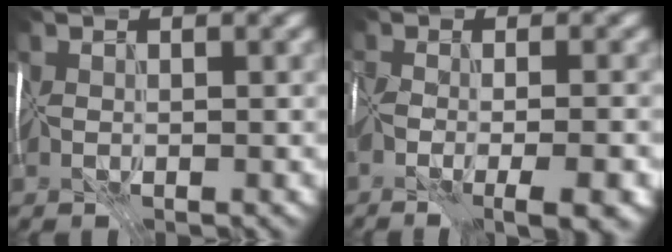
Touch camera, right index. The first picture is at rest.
{"total": 7.8, "force": [-3.6, 2.6, 6.3], "torque": [-0.084, -0.011, -0.050]}